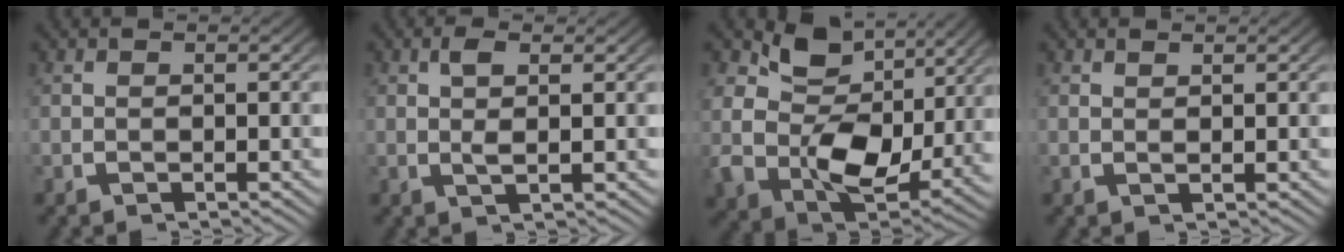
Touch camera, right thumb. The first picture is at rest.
{"total": 1.9, "force": [0.8, 0.4, 1.7], "torque": [-0.031, -0.003, 0.018]}
{"total": 10.0, "force": [1.3, 6.7, 7.3], "torque": [-0.150, -0.037, 0.037]}
{"total": 0.8, "force": [0.7, -0.1, 0.2], "torque": [0.000, -0.004, 0.017]}